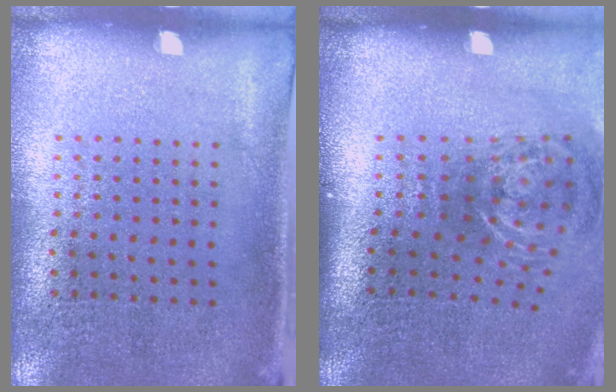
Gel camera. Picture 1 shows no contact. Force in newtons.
{"total": 1.9, "press": 1.2, "slide": 1.5}